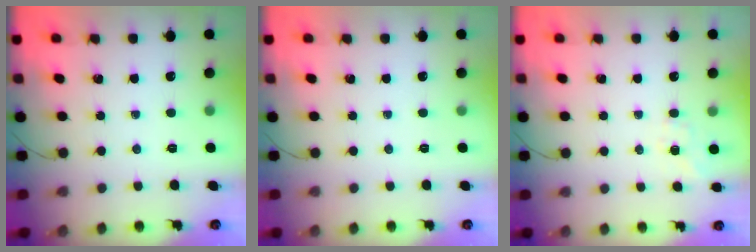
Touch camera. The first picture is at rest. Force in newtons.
{"total": 0.0}
{"total": 2.9, "press": 2.5, "slide": 1.5}